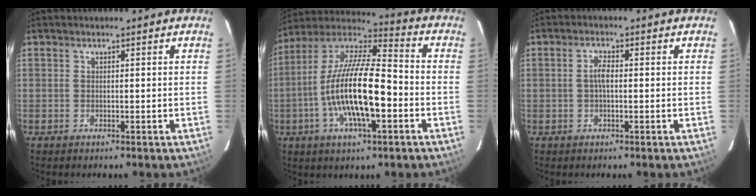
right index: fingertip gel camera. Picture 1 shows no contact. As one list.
[{"total": 18.5, "force": [-4.6, 5.5, 17.0], "torque": [-0.322, -0.005, -0.091]}, {"total": 2.3, "force": [-0.1, 0.9, 2.1], "torque": [-0.044, 0.006, -0.002]}]